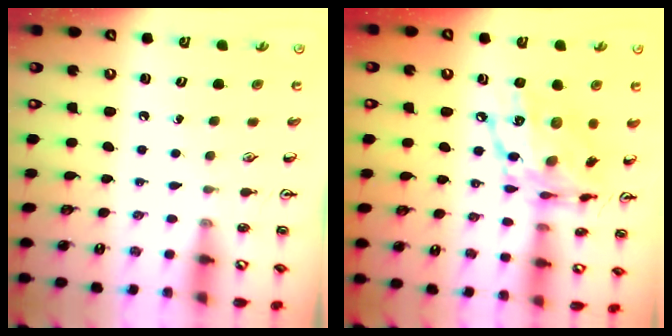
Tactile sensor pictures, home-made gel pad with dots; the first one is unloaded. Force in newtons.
{"total": 16.9, "press": 16.9, "slide": 1.8}